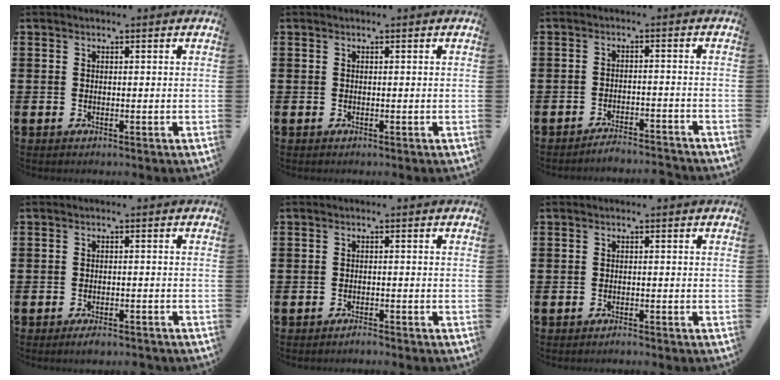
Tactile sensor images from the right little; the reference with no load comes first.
{"total": 0.0}
{"total": 2.6, "force": [-2.6, -0.1, 0.2], "torque": [-0.006, 0.003, -0.054]}
{"total": 1.8, "force": [-1.5, 0.2, 0.8], "torque": [-0.008, -0.002, -0.031]}
{"total": 1.0, "force": [-1.0, 0.0, 0.2], "torque": [-0.005, -0.003, -0.020]}
{"total": 0.8, "force": [-0.7, 0.0, 0.1], "torque": [-0.004, -0.003, -0.015]}